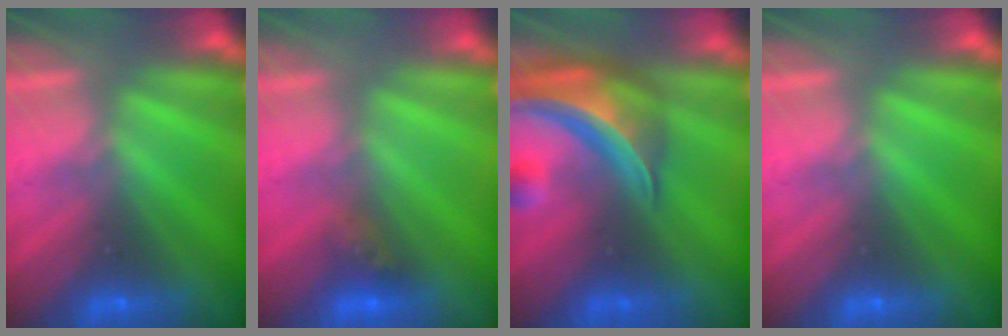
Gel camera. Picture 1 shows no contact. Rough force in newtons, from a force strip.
{"total": 2.9}
{"total": 8.5}
{"total": 0.0}